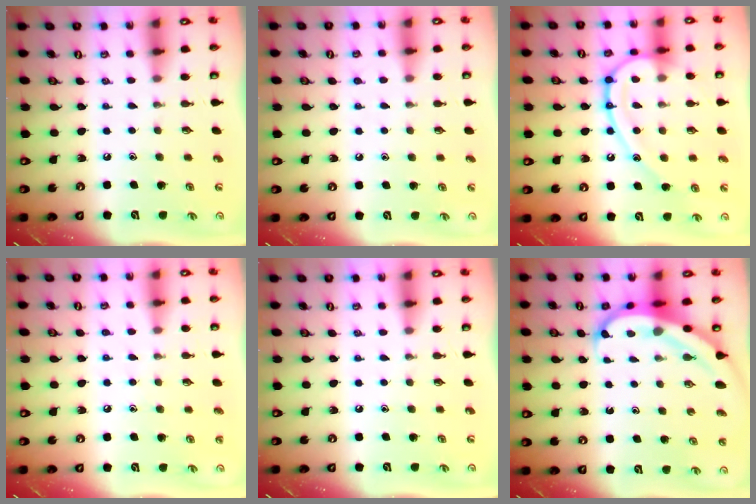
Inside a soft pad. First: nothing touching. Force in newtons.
{"total": 4.2, "press": 4.2, "slide": 0.2}
{"total": 16.4, "press": 16.3, "slide": 1.7}
{"total": 3.5, "press": 3.5, "slide": 0.4}
{"total": 0.0}
{"total": 7.0, "press": 6.9, "slide": 1.3}